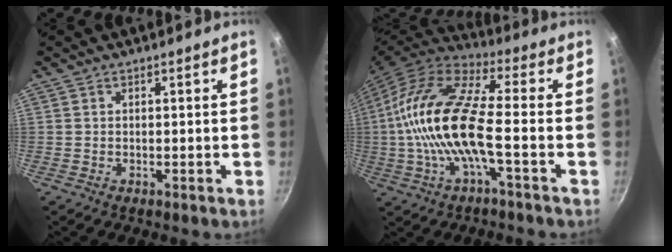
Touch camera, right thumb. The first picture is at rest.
{"total": 18.4, "force": [-2.1, 6.0, 17.2], "torque": [-0.339, 0.034, -0.056]}